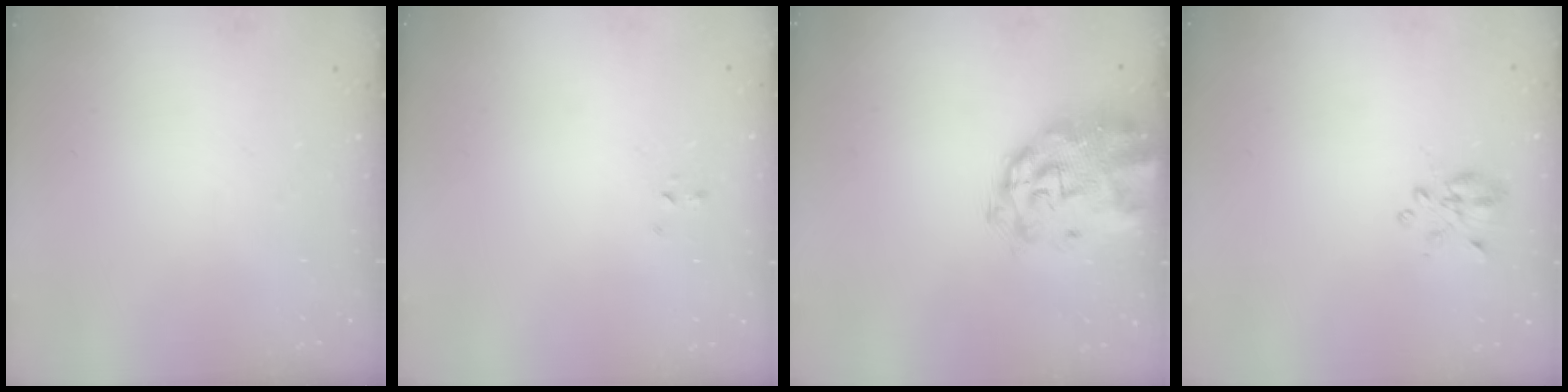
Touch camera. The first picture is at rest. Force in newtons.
{"total": 0.0}
{"total": 5.3, "press": 5.0, "slide": 1.7}
{"total": 3.5, "press": 3.3, "slide": 1.2}